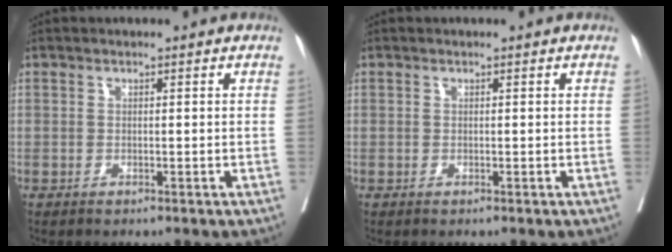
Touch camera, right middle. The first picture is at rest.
{"total": 0.0}